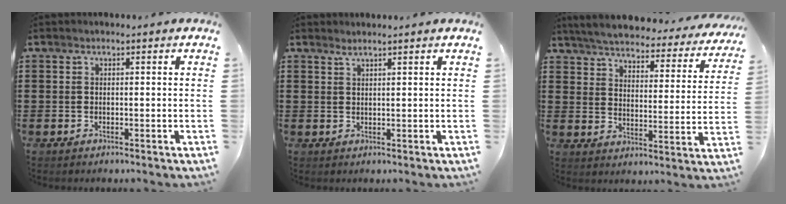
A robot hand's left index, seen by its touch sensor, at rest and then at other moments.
{"total": 1.2, "force": [1.0, -0.2, 0.6], "torque": [-0.012, -0.001, 0.020]}
{"total": 4.2, "force": [4.1, -0.1, 1.0], "torque": [-0.045, -0.037, 0.064]}